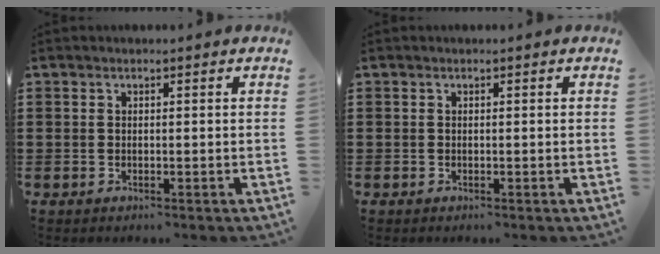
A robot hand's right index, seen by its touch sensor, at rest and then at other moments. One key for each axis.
{"total": 0.0}